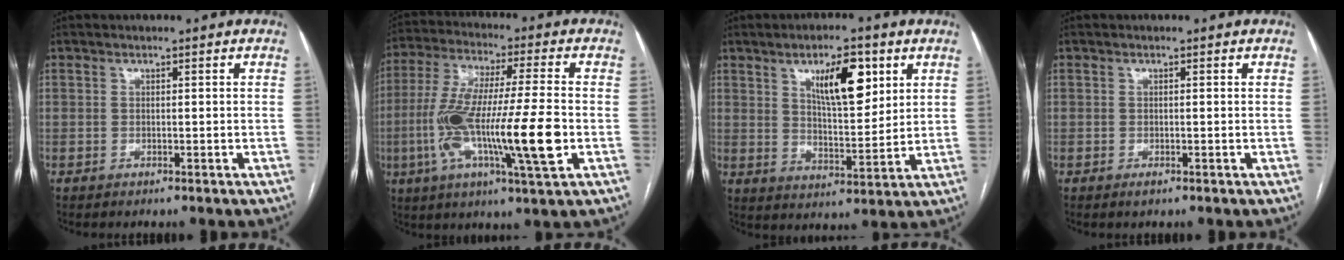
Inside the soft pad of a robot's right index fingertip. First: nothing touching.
{"total": 18.3, "force": [-4.1, 1.2, 17.8], "torque": [-0.345, -0.013, -0.075]}
{"total": 10.4, "force": [4.8, 3.3, 8.7], "torque": [-0.144, 0.003, 0.085]}
{"total": 0.8, "force": [-0.3, 0.3, 0.7], "torque": [-0.009, 0.000, -0.004]}